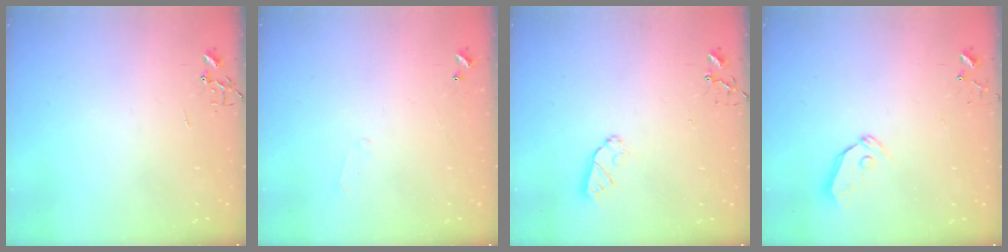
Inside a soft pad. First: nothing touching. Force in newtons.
{"total": 5.0, "press": 5.0, "slide": 0.9}
{"total": 5.5, "press": 5.4, "slide": 0.8}
{"total": 4.8, "press": 4.8, "slide": 0.4}